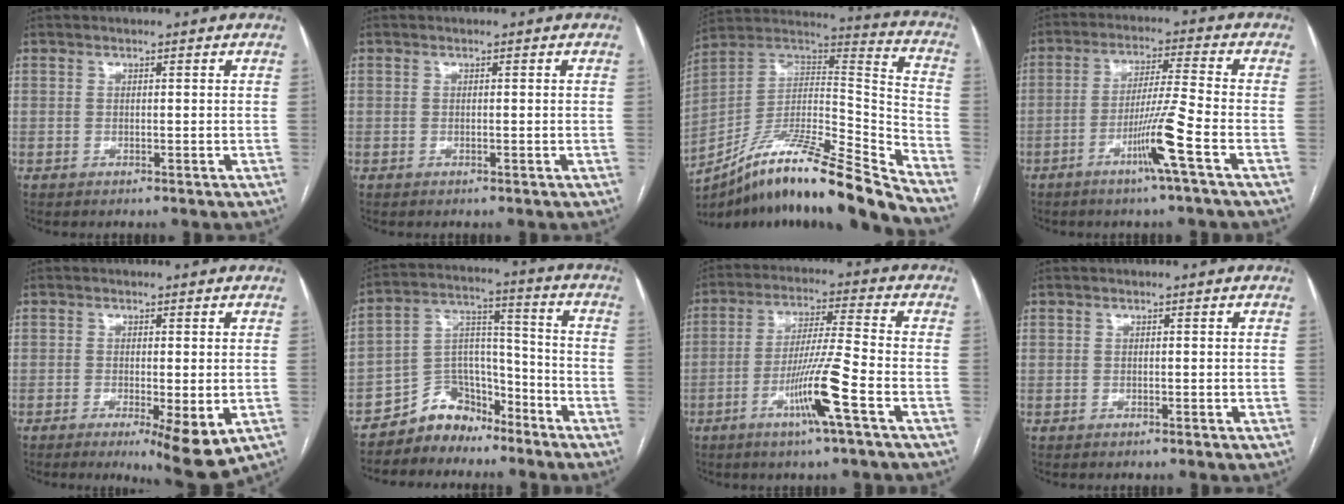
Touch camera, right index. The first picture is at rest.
{"total": 0.0}
{"total": 21.9, "force": [-17.7, -0.1, 12.9], "torque": [-0.197, 0.016, -0.313]}
{"total": 8.2, "force": [-3.9, -1.7, 7.0], "torque": [-0.130, -0.007, -0.077]}
{"total": 7.3, "force": [-2.7, 1.4, 6.6], "torque": [-0.081, -0.015, -0.034]}
{"total": 8.3, "force": [-6.9, 4.7, 0.6], "torque": [-0.004, 0.053, -0.120]}
{"total": 9.8, "force": [-4.5, -1.2, 8.6], "torque": [-0.163, -0.008, -0.087]}
{"total": 0.0}